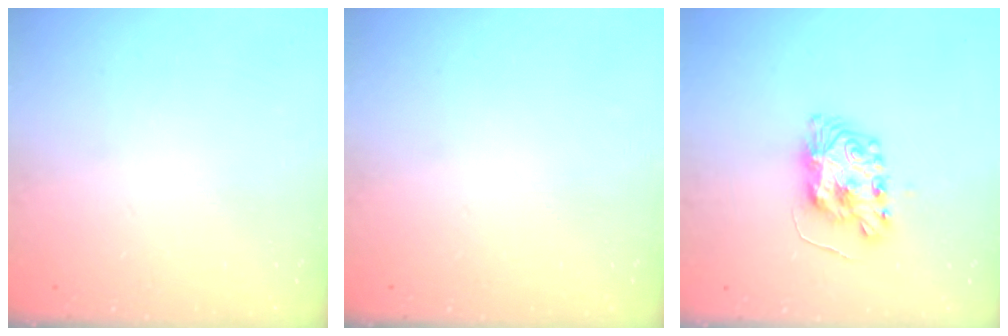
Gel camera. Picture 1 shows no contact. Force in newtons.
{"total": 0.0}
{"total": 9.4, "press": 9.4, "slide": 0.9}